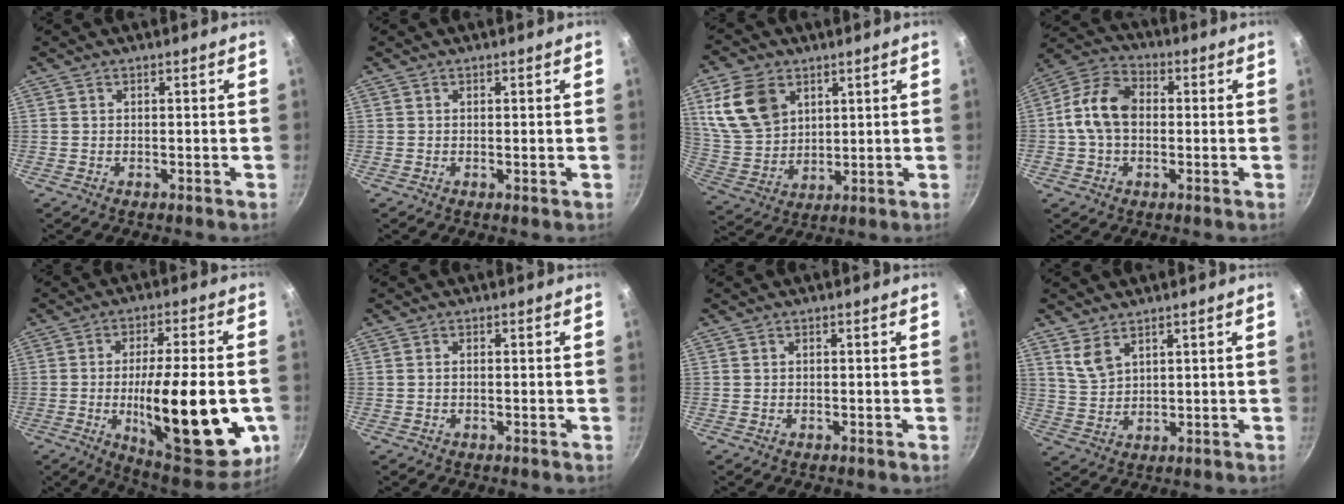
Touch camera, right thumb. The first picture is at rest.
{"total": 0.0}
{"total": 13.4, "force": [5.5, 9.4, 7.7], "torque": [-0.130, -0.017, 0.123]}
{"total": 11.1, "force": [0.1, 7.7, 8.0], "torque": [-0.135, 0.030, -0.017]}
{"total": 25.3, "force": [-5.1, 8.4, 23.3], "torque": [-0.313, -0.002, -0.066]}
{"total": 0.7, "force": [-0.2, 0.4, 0.6], "torque": [-0.013, 0.004, -0.003]}
{"total": 0.0}
{"total": 4.6, "force": [3.1, 2.2, 2.6], "torque": [-0.048, -0.019, 0.069]}